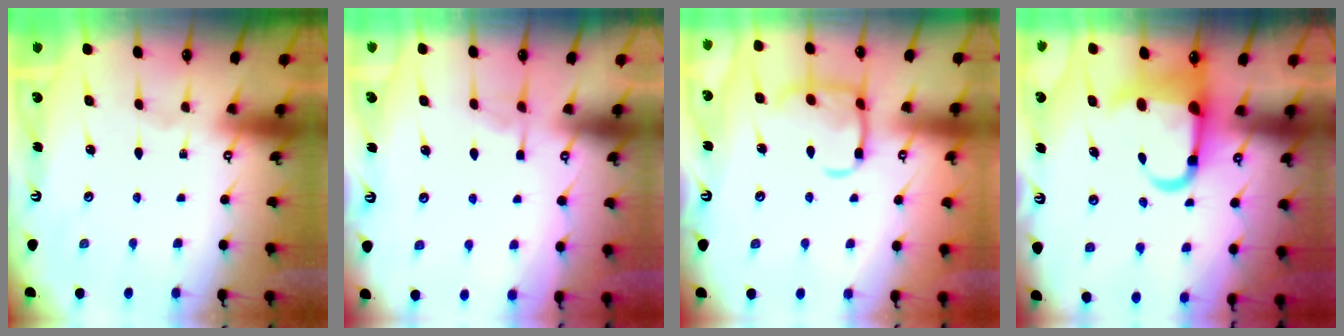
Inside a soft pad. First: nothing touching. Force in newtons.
{"total": 3.0, "press": 3.0, "slide": 0.5}
{"total": 12.9, "press": 12.8, "slide": 1.1}
{"total": 9.7, "press": 9.4, "slide": 2.3}